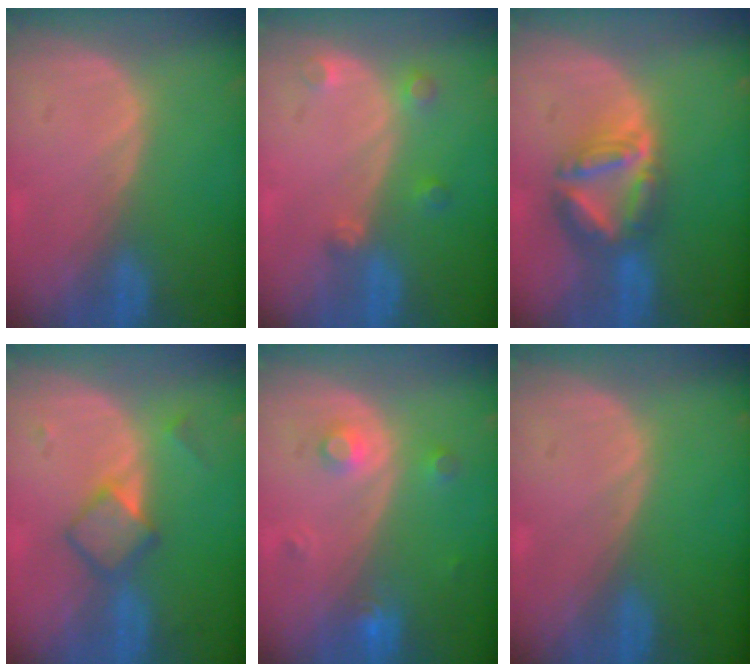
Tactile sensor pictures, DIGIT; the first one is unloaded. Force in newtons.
{"total": 2.6, "press": 2.6, "slide": 0.5}
{"total": 8.0, "press": 6.9, "slide": 4.0}
{"total": 4.7, "press": 4.6, "slide": 0.6}
{"total": 3.2, "press": 2.9, "slide": 1.1}
{"total": 0.0}